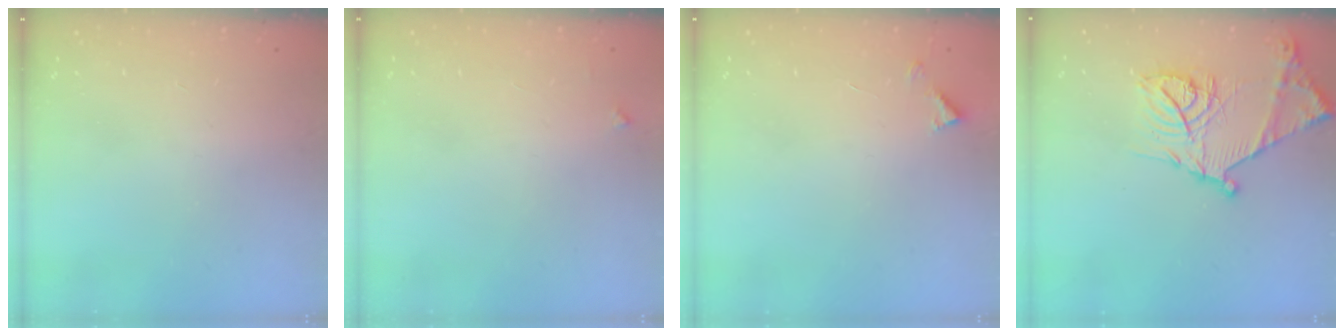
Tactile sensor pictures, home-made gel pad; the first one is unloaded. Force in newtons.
{"total": 3.3, "press": 3.3, "slide": 0.4}
{"total": 4.3, "press": 4.2, "slide": 0.3}
{"total": 18.7, "press": 18.6, "slide": 1.4}